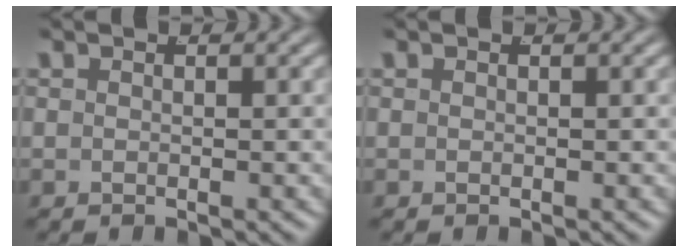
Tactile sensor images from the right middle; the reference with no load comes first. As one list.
[{"total": 0.0}]